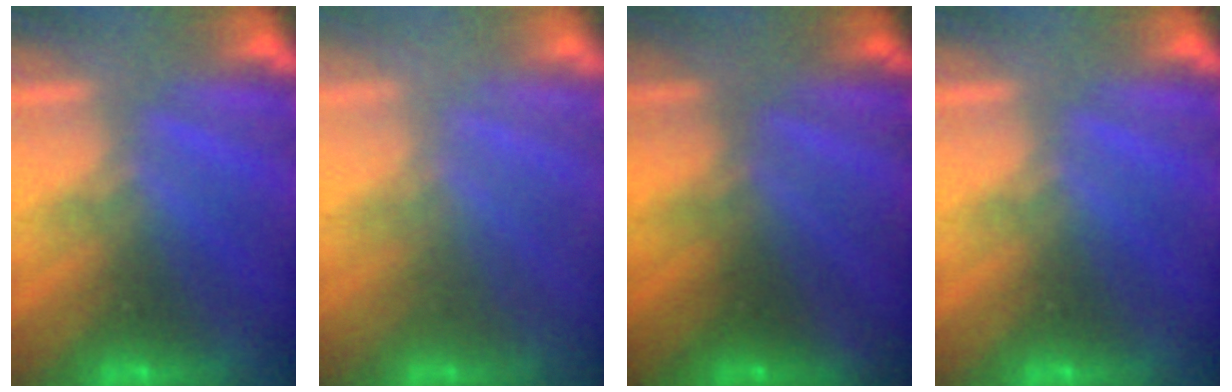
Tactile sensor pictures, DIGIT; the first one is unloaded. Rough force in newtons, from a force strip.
{"total": 2.1}
{"total": 1.7}
{"total": 0.0}